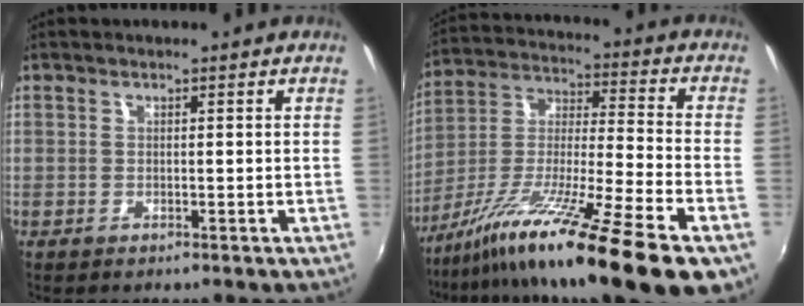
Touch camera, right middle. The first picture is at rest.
{"total": 23.6, "force": [-15.1, 1.0, 18.2], "torque": [-0.296, -0.047, -0.261]}